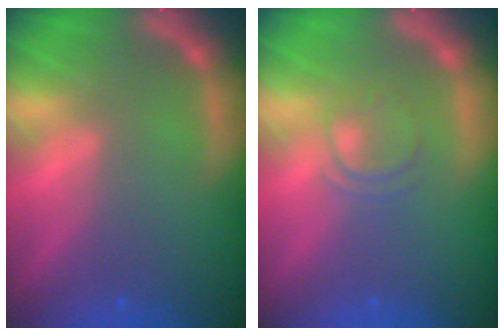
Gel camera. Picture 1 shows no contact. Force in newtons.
{"total": 2.4}